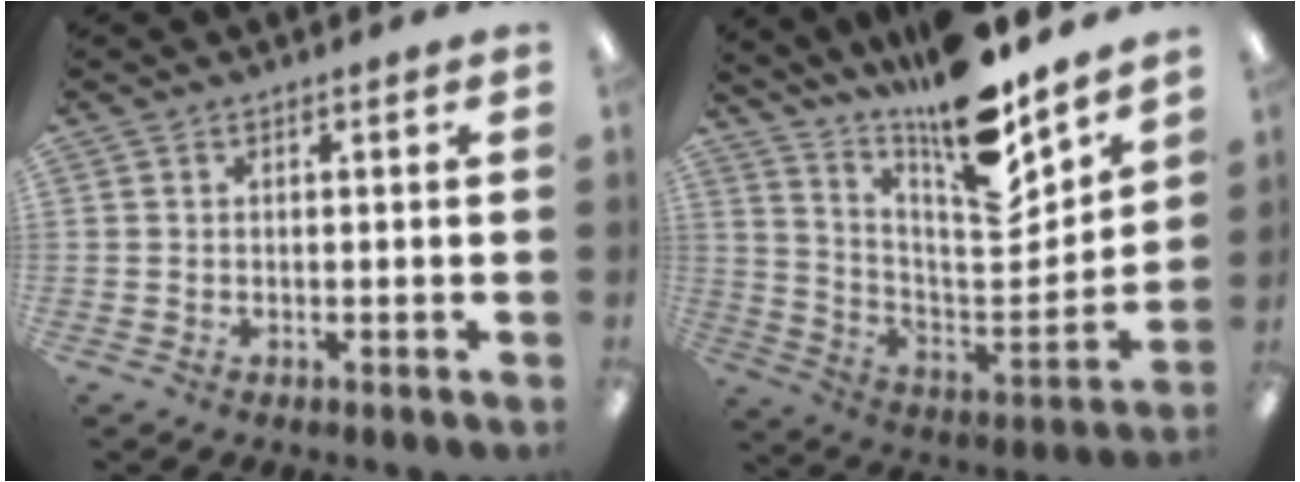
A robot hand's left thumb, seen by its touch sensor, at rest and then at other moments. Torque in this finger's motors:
{"motor_torque": [0.62, 0.33, 1.67, -1.10, 0.14]}